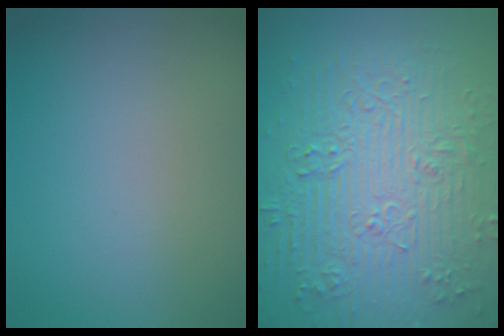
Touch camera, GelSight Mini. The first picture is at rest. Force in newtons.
{"total": 9.2, "press": 6.8, "slide": 6.2}